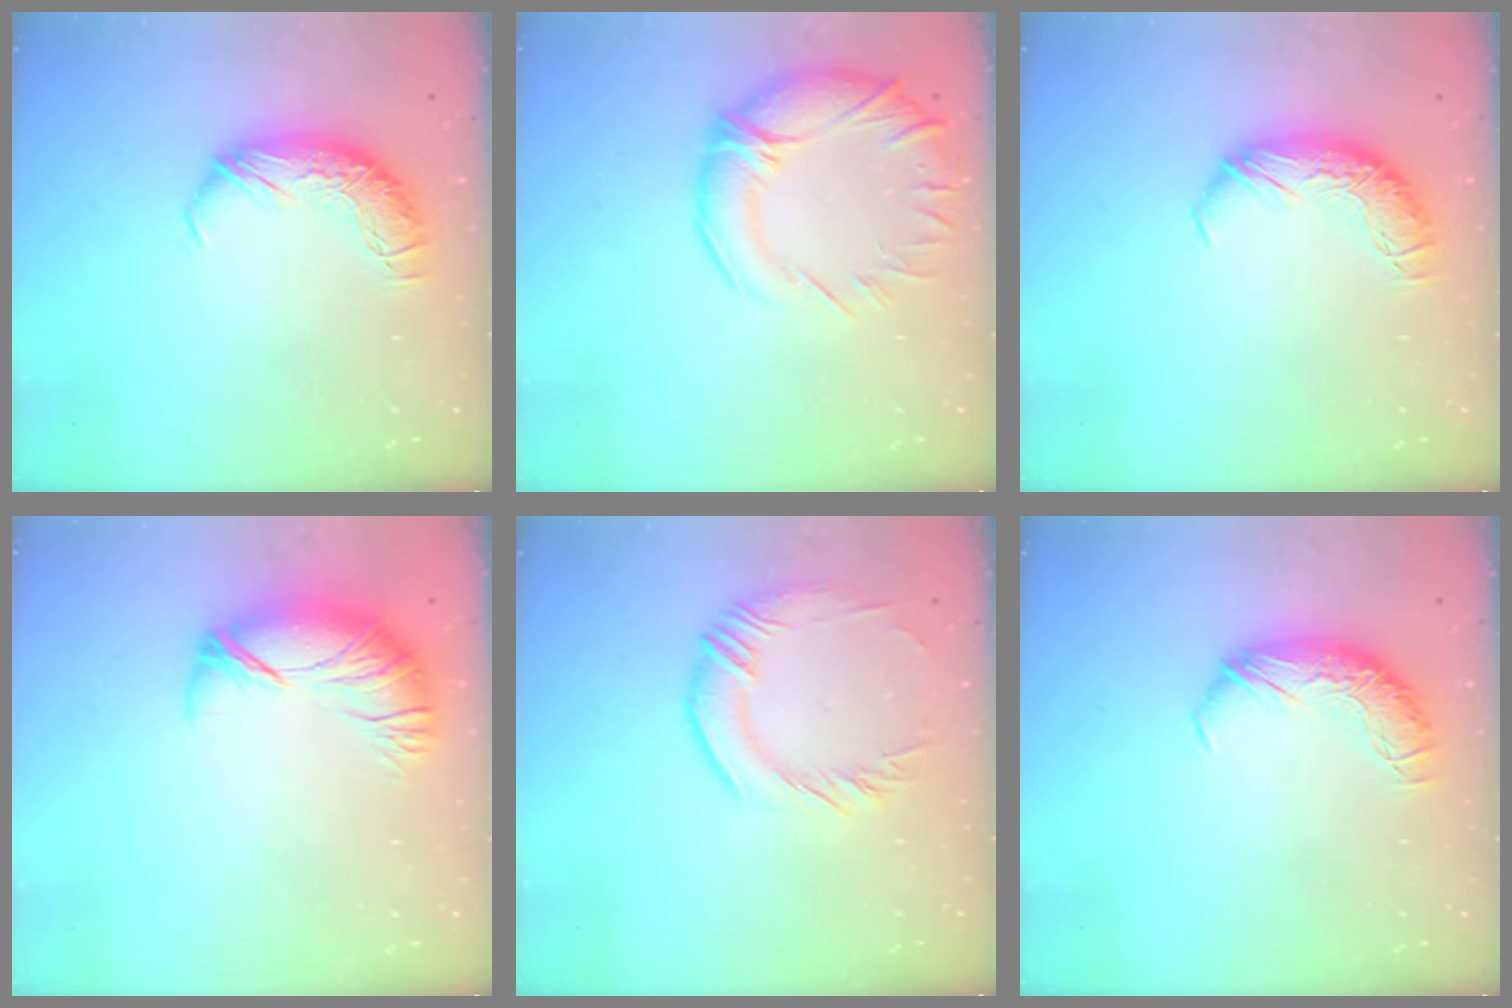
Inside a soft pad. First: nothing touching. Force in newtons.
{"total": 7.4, "press": 5.4, "slide": 5.0}
{"total": 0.0}
{"total": 2.6, "press": 1.8, "slide": 1.9}
{"total": 2.0, "press": 1.6, "slide": 1.2}
{"total": 0.0}